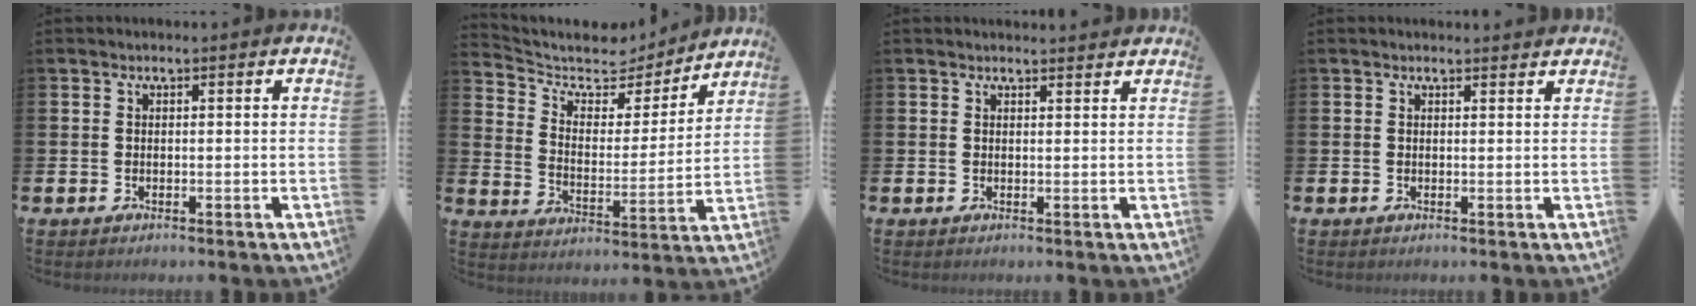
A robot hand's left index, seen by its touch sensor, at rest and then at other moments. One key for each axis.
{"total": 6.2, "fx": 5.5, "fy": 2.7, "fz": 1.1, "tx": -0.056, "ty": -0.045, "tz": 0.089}
{"total": 1.2, "fx": 1.2, "fy": 0.2, "fz": 0.1, "tx": 0.009, "ty": -0.005, "tz": 0.020}
{"total": 0.8, "fx": 0.8, "fy": 0.1, "fz": 0.2, "tx": 0.008, "ty": -0.003, "tz": 0.012}